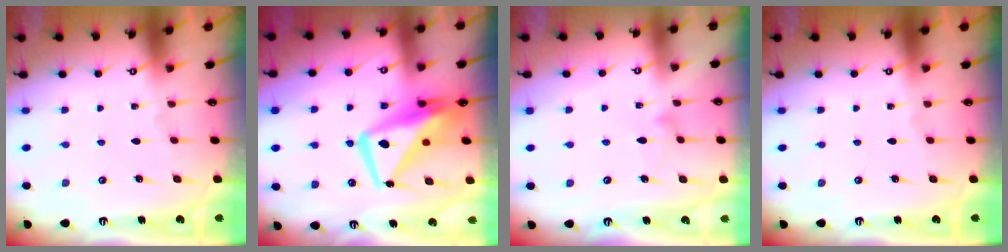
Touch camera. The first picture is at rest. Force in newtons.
{"total": 12.7, "press": 12.6, "slide": 1.6}
{"total": 7.8, "press": 7.8, "slide": 0.4}
{"total": 0.0}